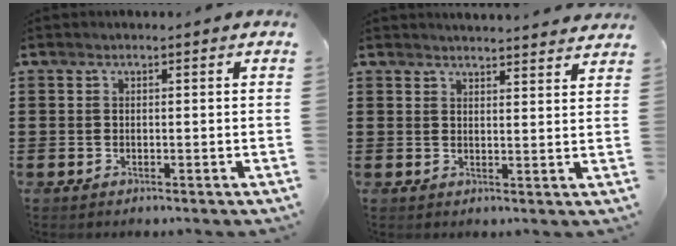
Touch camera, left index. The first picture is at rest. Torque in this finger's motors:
{"motor_torque": [1.07, -1.06, 0.12, 0.04]}